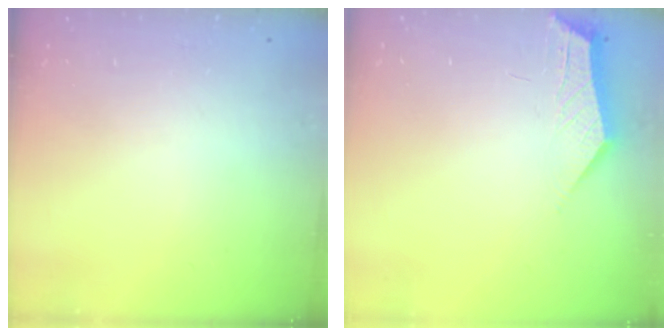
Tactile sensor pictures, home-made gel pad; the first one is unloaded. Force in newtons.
{"total": 1.8, "press": 1.7, "slide": 0.4}